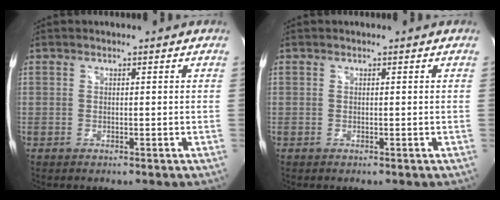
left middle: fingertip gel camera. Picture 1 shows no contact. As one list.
[{"total": 0.0}]